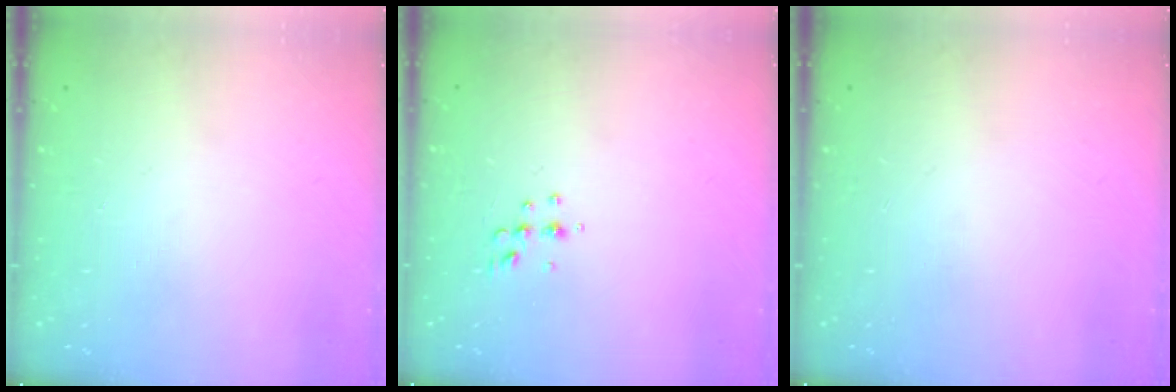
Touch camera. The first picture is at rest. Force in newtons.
{"total": 4.6, "press": 4.5, "slide": 1.0}
{"total": 0.0}